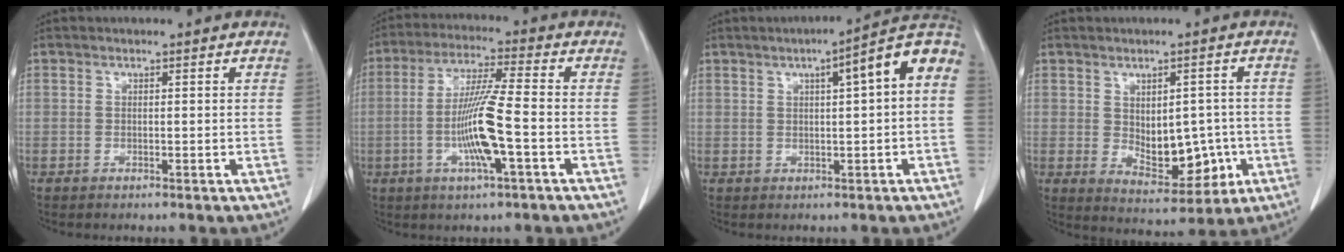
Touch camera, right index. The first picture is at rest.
{"total": 10.6, "force": [-2.6, -0.1, 10.3], "torque": [-0.200, -0.006, -0.054]}
{"total": 9.4, "force": [2.6, 0.8, 9.0], "torque": [-0.116, 0.028, 0.024]}
{"total": 8.5, "force": [-0.8, 4.7, 7.0], "torque": [-0.095, 0.003, 0.004]}